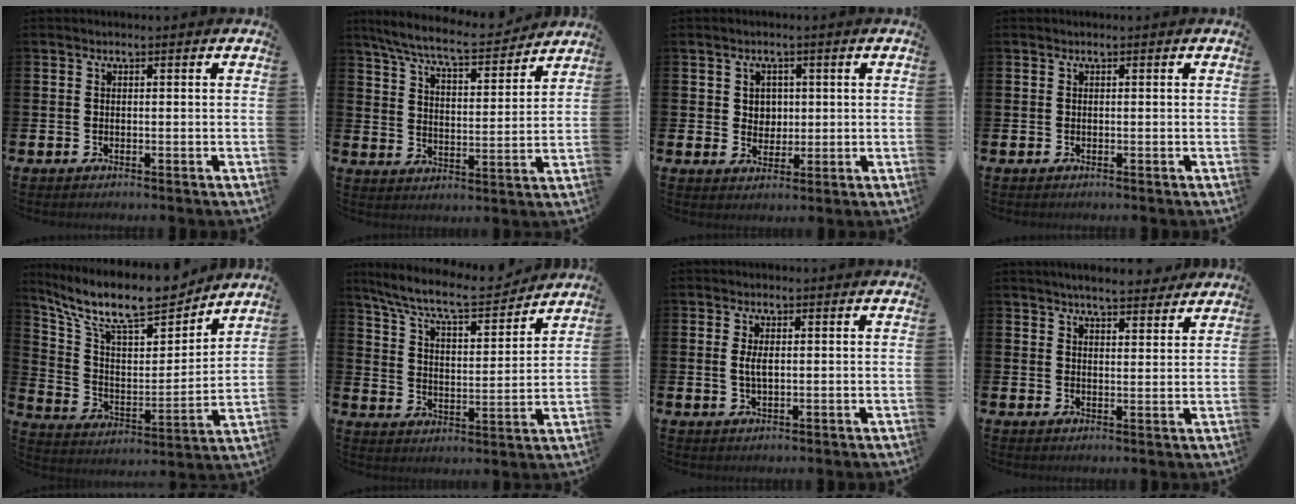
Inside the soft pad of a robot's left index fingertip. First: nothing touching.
{"total": 8.1, "force": [7.5, 0.8, 3.0], "torque": [-0.085, -0.046, 0.130]}
{"total": 2.8, "force": [1.1, 2.4, 0.8], "torque": [-0.001, 0.001, 0.013]}
{"total": 0.0}
{"total": 12.1, "force": [10.5, 3.2, 5.1], "torque": [-0.127, -0.074, 0.179]}
{"total": 9.1, "force": [8.3, 1.7, 3.3], "torque": [-0.091, -0.059, 0.140]}
{"total": 2.4, "force": [0.3, 1.0, 2.2], "torque": [-0.037, 0.002, 0.002]}
{"total": 5.0, "force": [4.8, 0.5, 1.2], "torque": [-0.019, -0.025, 0.084]}